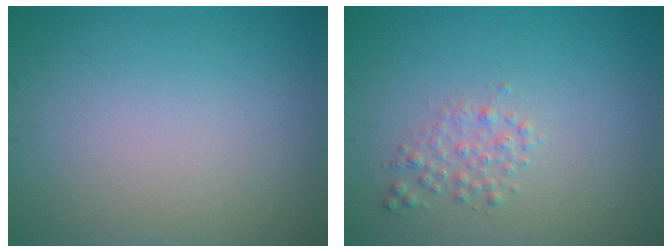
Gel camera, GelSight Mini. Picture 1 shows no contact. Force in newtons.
{"total": 1.5, "press": 1.5, "slide": 0.1}